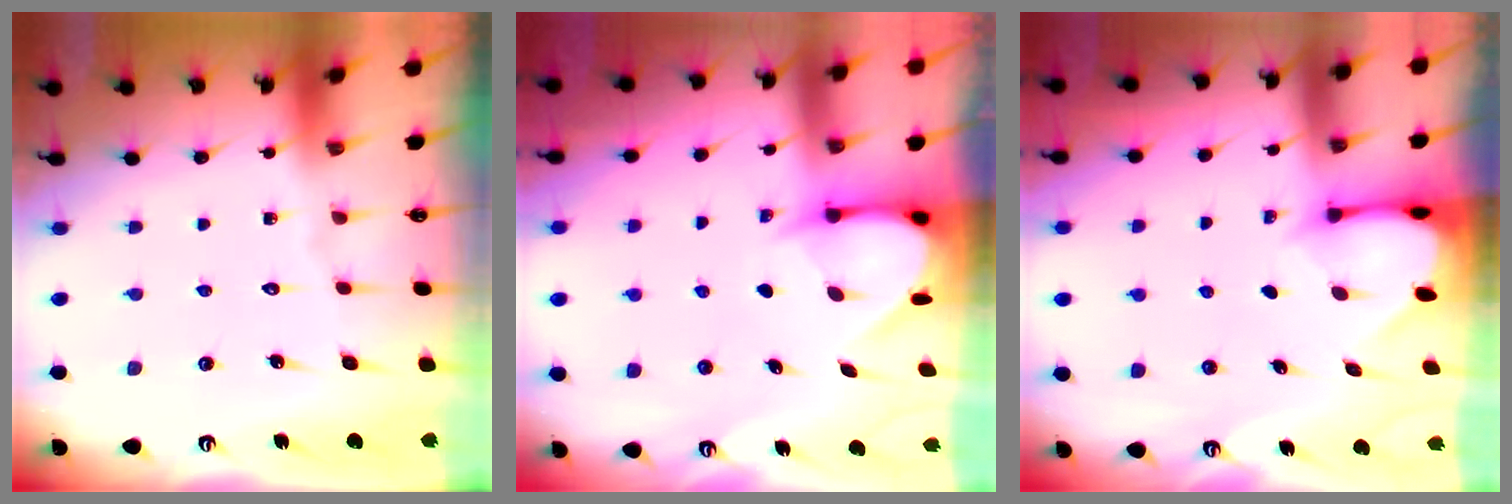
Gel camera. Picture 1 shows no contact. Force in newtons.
{"total": 4.9, "press": 4.9, "slide": 0.3}
{"total": 2.1, "press": 2.1, "slide": 0.1}